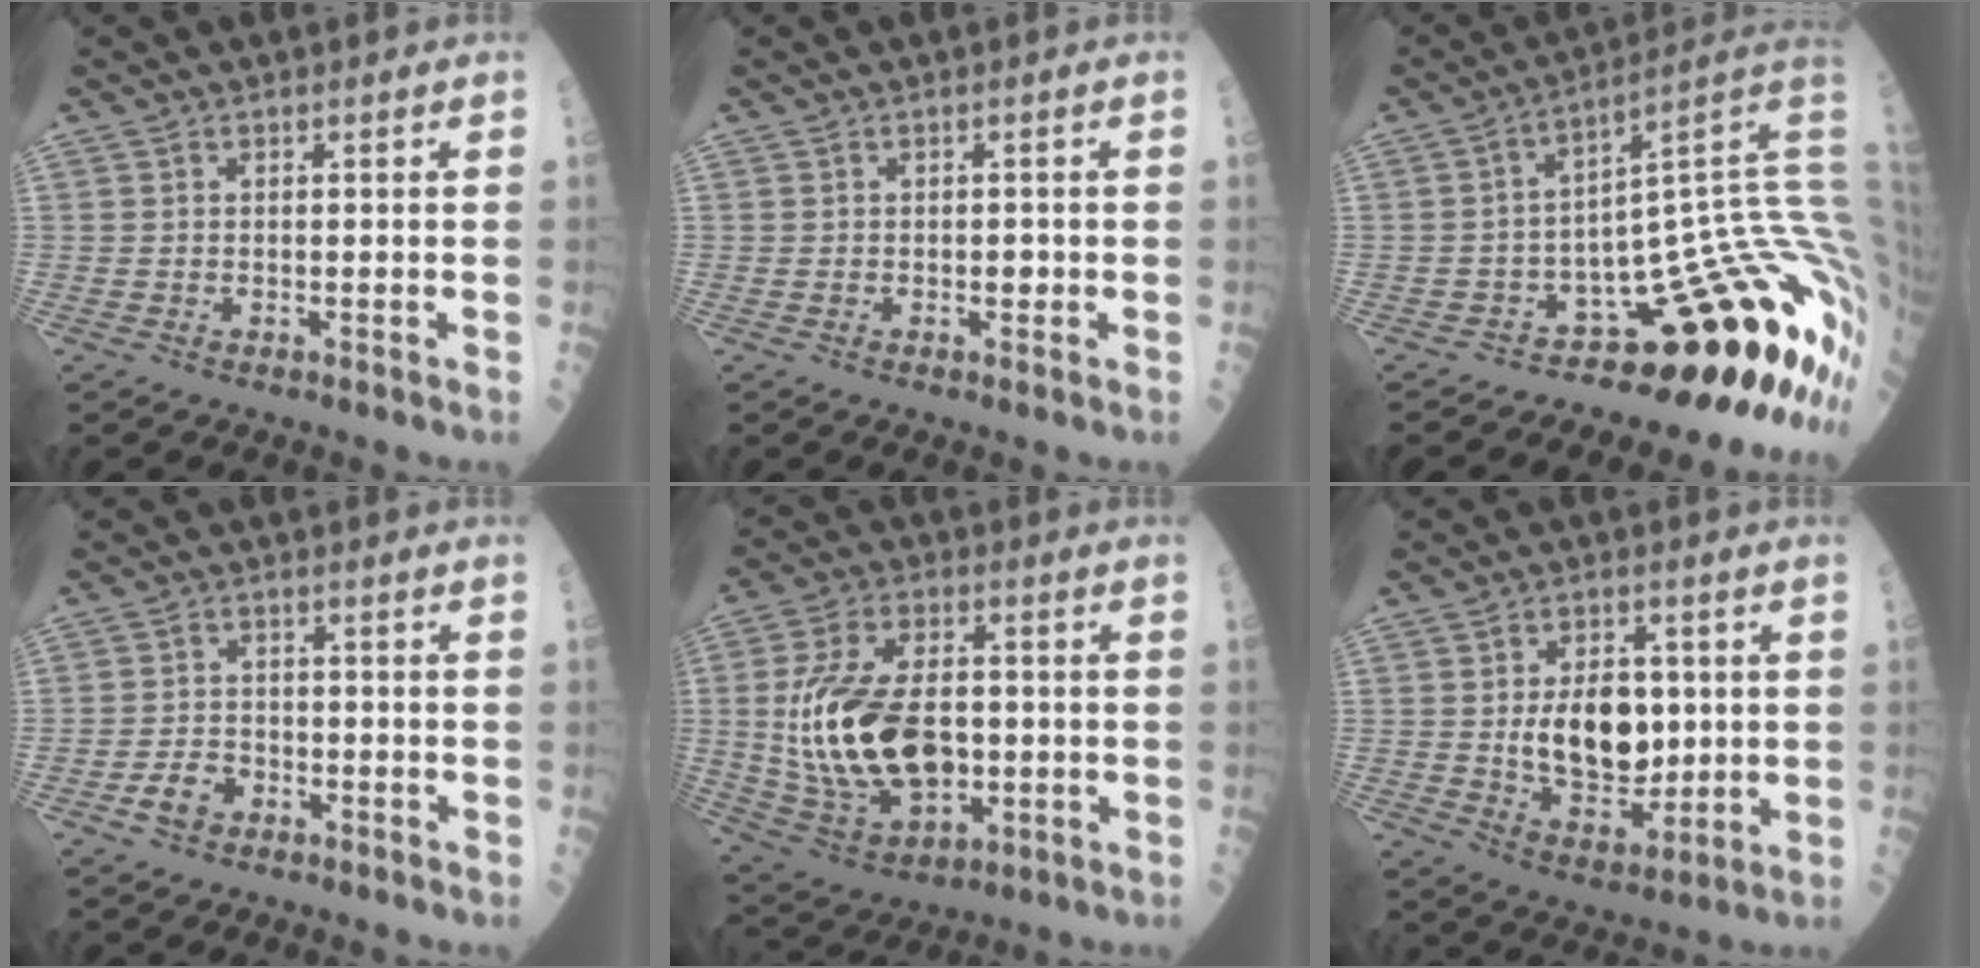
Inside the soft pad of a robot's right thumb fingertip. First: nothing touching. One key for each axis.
{"total": 1.3, "fx": -0.2, "fy": 0.8, "fz": 1.0, "tx": -0.007, "ty": 0.001, "tz": -0.003}
{"total": 20.2, "fx": -0.8, "fy": 7.0, "fz": 19.0, "tx": -0.121, "ty": 0.096, "tz": -0.011}
{"total": 4.3, "fx": -2.3, "fy": 2.8, "fz": 2.1, "tx": -0.031, "ty": 0.019, "tz": -0.042}
{"total": 21.6, "fx": -0.9, "fy": 12.3, "fz": 17.8, "tx": -0.330, "ty": -0.003, "tz": 0.000}
{"total": 12.9, "fx": 0.8, "fy": 8.2, "fz": 10.0, "tx": -0.113, "ty": -0.013, "tz": 0.026}